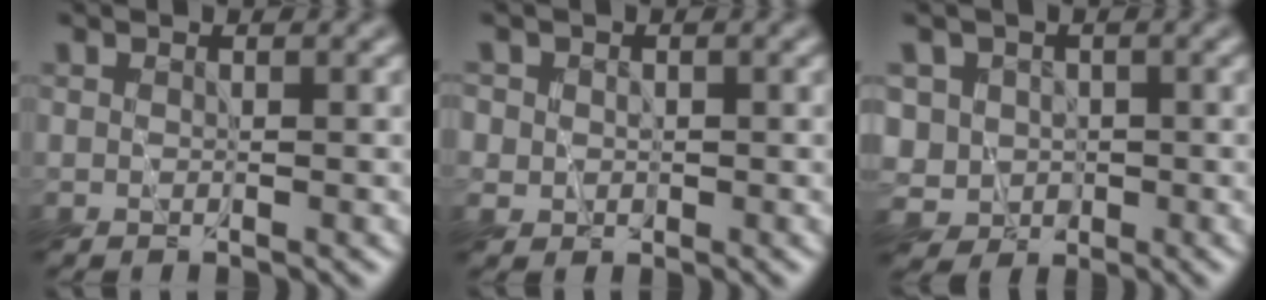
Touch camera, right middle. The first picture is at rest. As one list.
[{"total": 2.4, "force": [0.5, 2.2, 0.6], "torque": [-0.009, 0.012, -0.002]}, {"total": 3.2, "force": [-0.1, 3.1, 0.4], "torque": [-0.001, 0.001, -0.014]}]